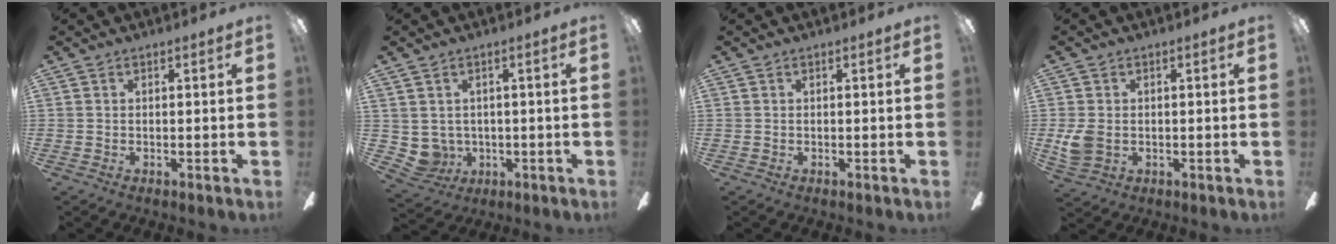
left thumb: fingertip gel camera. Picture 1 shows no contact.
{"total": 4.6, "force": [1.6, 4.2, 0.8], "torque": [-0.052, -0.011, 0.031]}
{"total": 0.0}
{"total": 3.9, "force": [0.3, 3.1, 2.4], "torque": [-0.048, -0.001, 0.004]}